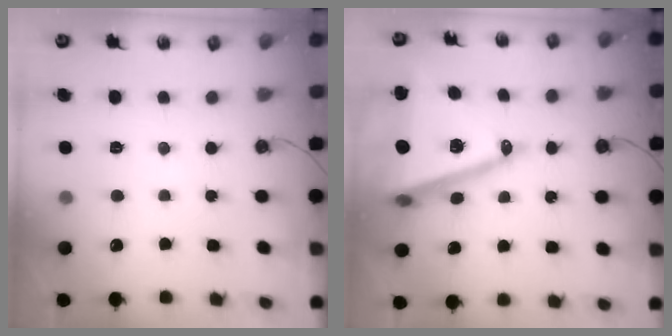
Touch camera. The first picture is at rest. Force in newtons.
{"total": 21.9, "press": 21.6, "slide": 3.7}